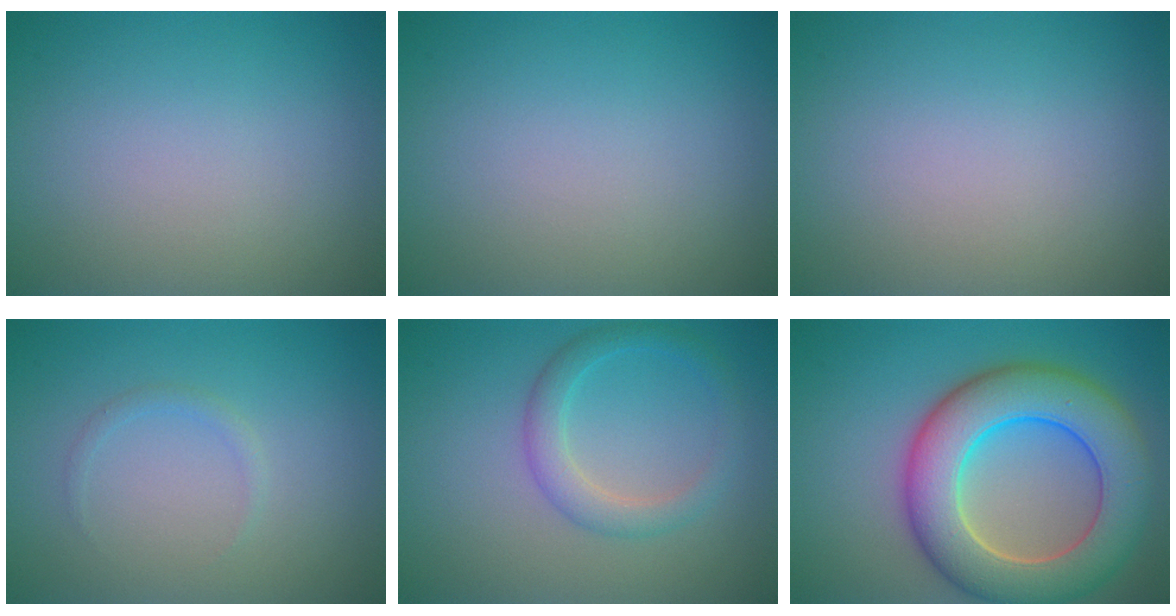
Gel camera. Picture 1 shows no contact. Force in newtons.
{"total": 0.0}
{"total": 0.0}
{"total": 0.8, "press": 0.8, "slide": 0.0}
{"total": 2.7, "press": 2.7, "slide": 0.1}
{"total": 10.4, "press": 10.4, "slide": 0.6}